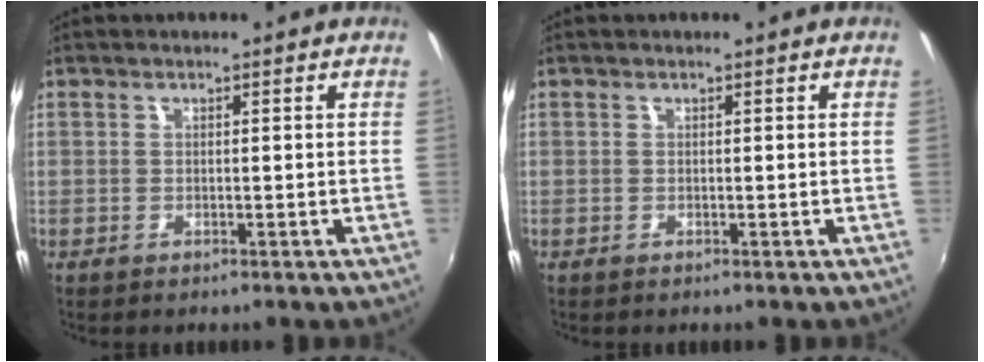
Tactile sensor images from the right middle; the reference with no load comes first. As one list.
[{"total": 0.0}]